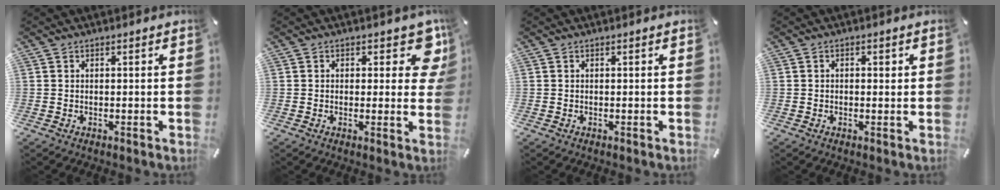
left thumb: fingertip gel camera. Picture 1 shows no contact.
{"total": 7.5, "force": [3.2, 4.1, 5.4], "torque": [-0.046, -0.016, 0.048]}
{"total": 0.0}
{"total": 1.2, "force": [-0.1, 0.9, 0.8], "torque": [-0.016, 0.007, -0.005]}